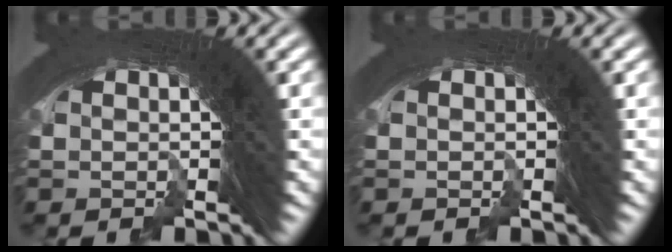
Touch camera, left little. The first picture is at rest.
{"total": 0.0}